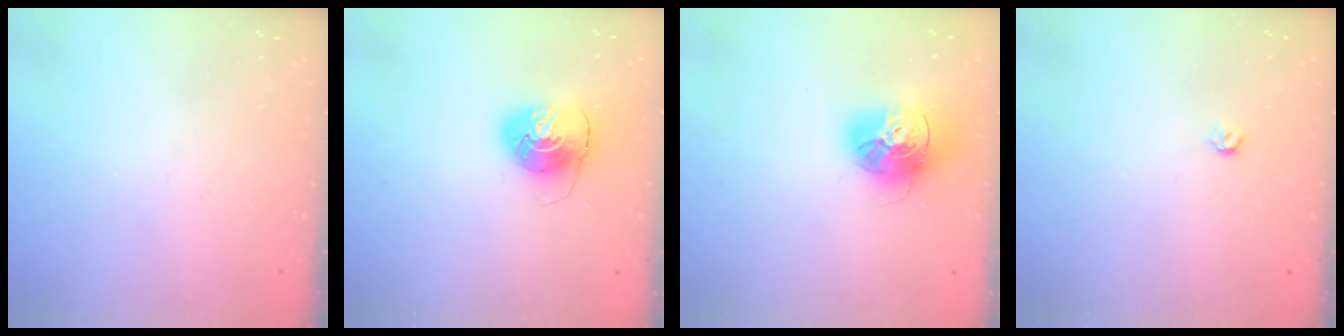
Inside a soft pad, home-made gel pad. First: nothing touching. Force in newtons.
{"total": 8.5, "press": 8.5, "slide": 0.1}
{"total": 16.8, "press": 16.7, "slide": 1.5}
{"total": 3.6, "press": 3.6, "slide": 0.7}